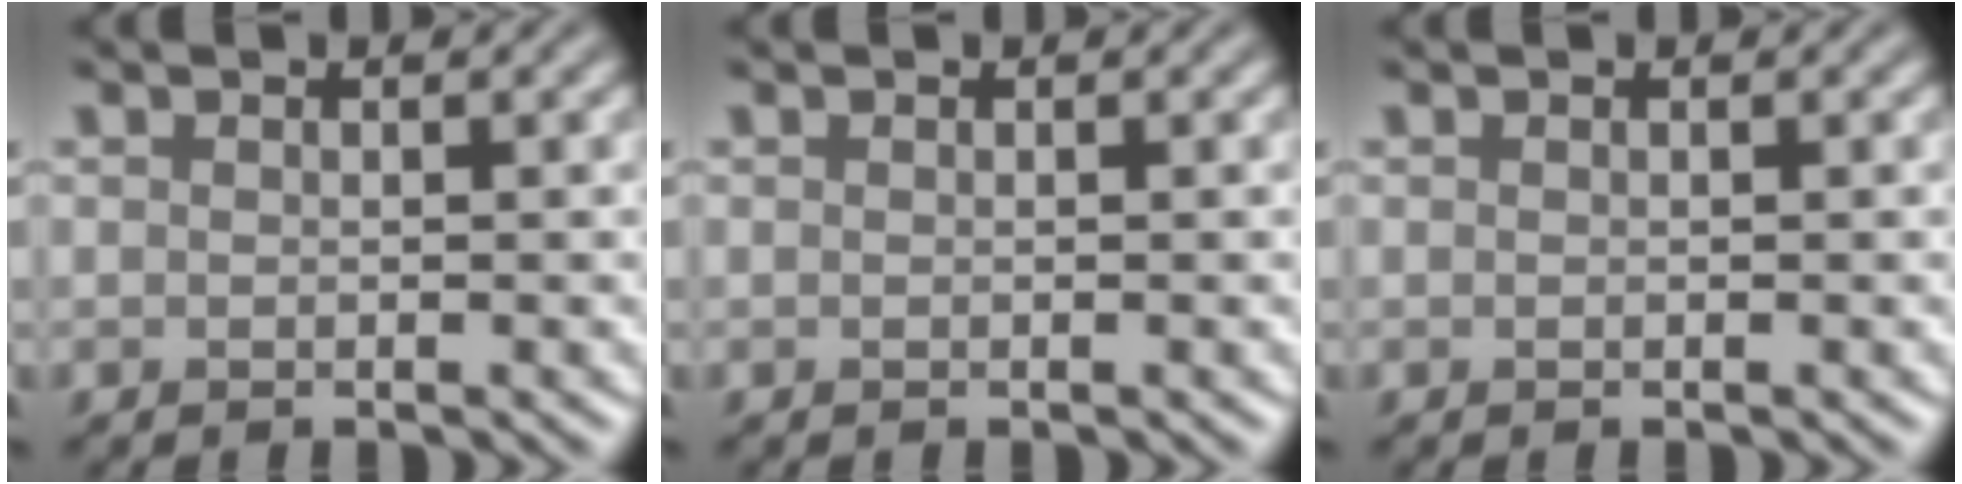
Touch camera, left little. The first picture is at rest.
{"total": 0.0}
{"total": 0.0}